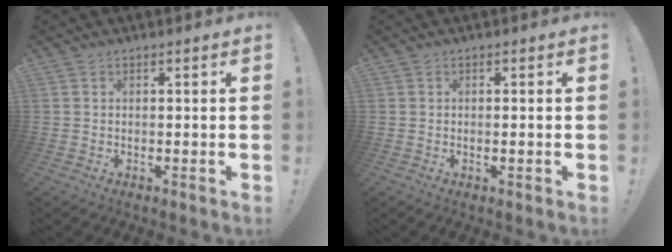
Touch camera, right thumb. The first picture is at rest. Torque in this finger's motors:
{"motor_torque": [-0.22, -0.09, -0.07, 0.15, -0.05]}